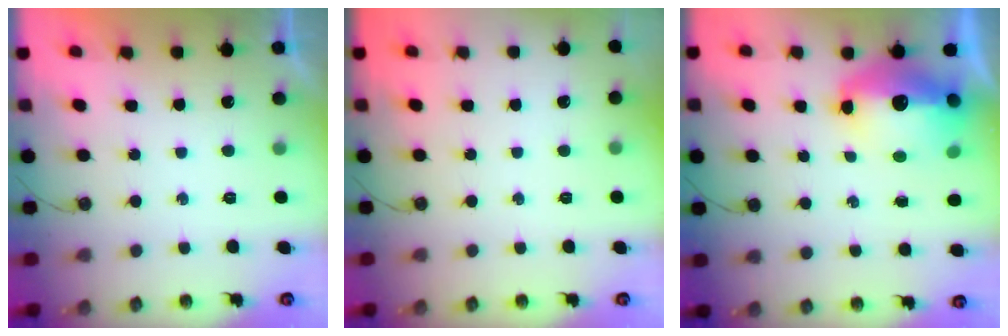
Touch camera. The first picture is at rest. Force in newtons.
{"total": 0.0}
{"total": 16.7, "press": 16.6, "slide": 1.7}